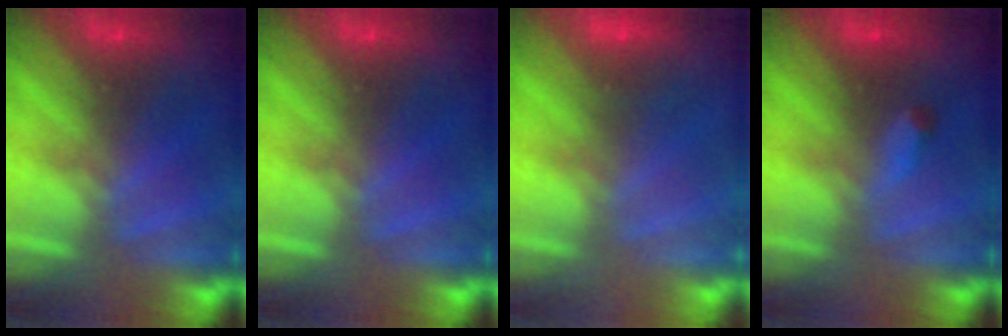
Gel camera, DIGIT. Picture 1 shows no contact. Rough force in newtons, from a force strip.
{"total": 0.0}
{"total": 1.8}
{"total": 2.4}